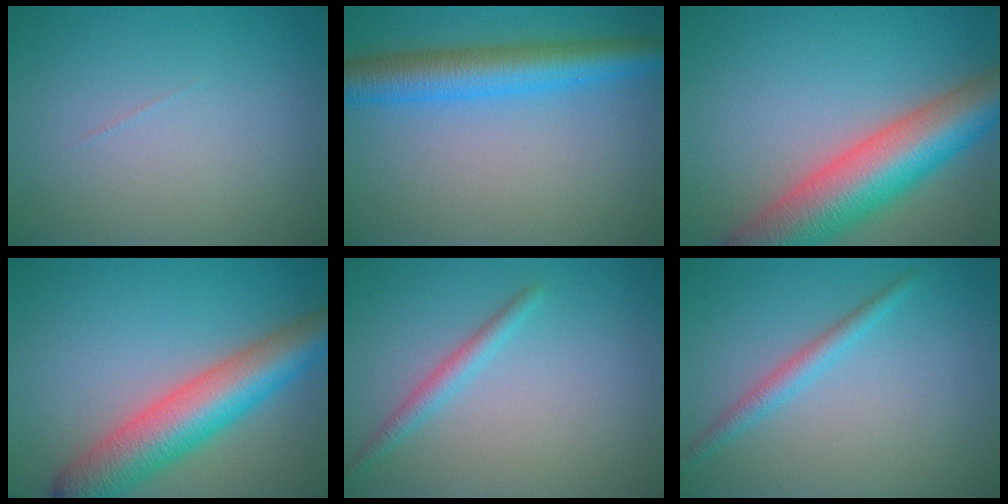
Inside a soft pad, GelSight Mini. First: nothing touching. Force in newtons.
{"total": 6.2, "press": 6.2, "slide": 0.2}
{"total": 10.9, "press": 10.9, "slide": 0.5}
{"total": 8.6, "press": 8.6, "slide": 0.3}
{"total": 1.8, "press": 1.8, "slide": 0.0}
{"total": 2.0, "press": 1.9, "slide": 0.1}